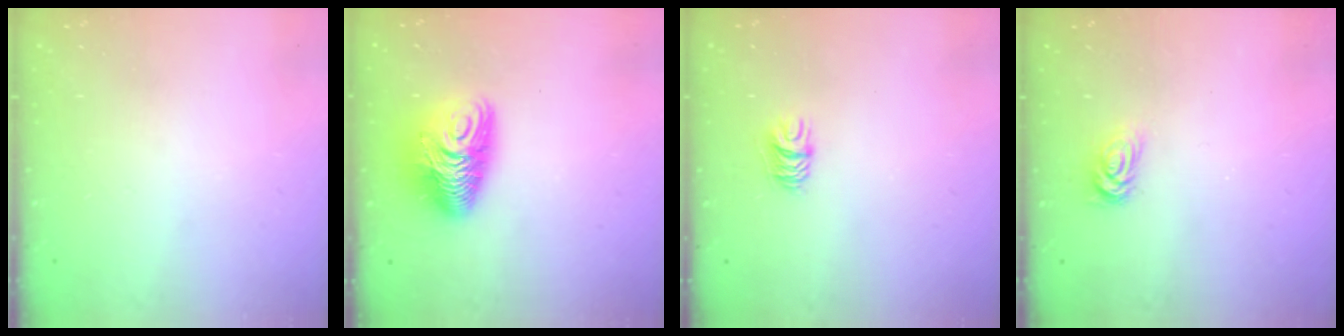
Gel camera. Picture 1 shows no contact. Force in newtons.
{"total": 11.4, "press": 11.4, "slide": 1.2}
{"total": 5.6, "press": 5.6, "slide": 0.5}
{"total": 2.6, "press": 2.6, "slide": 0.4}